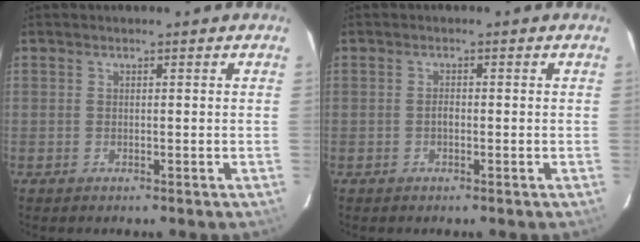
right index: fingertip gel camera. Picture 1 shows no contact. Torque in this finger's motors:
{"motor_torque": [0.36, -0.06, 0.14, 0.04]}